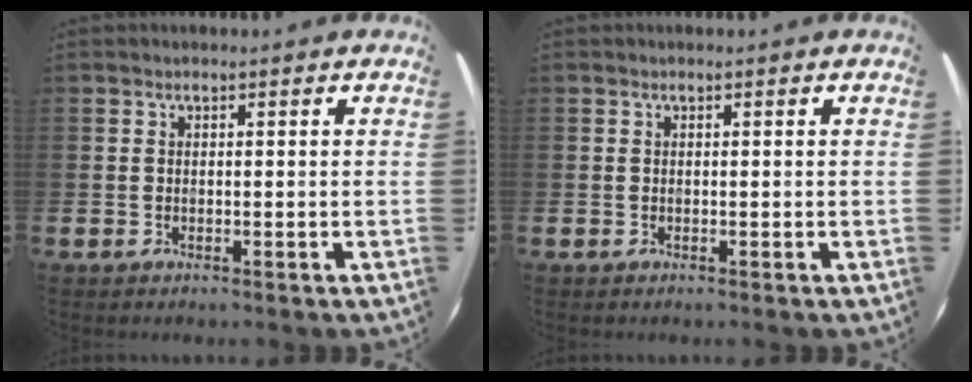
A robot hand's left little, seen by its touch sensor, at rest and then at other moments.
{"total": 0.0}